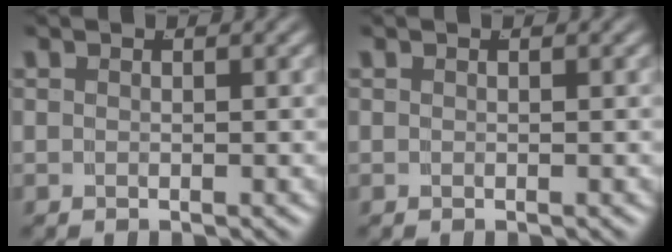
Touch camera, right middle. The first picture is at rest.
{"total": 0.0}